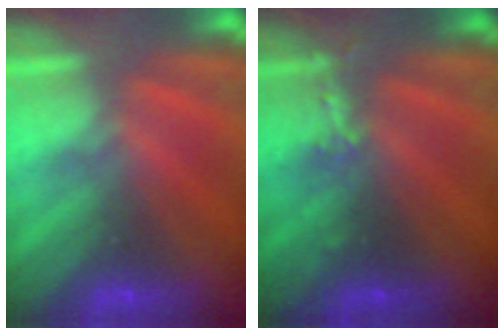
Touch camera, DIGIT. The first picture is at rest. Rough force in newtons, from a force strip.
{"total": 2.6}